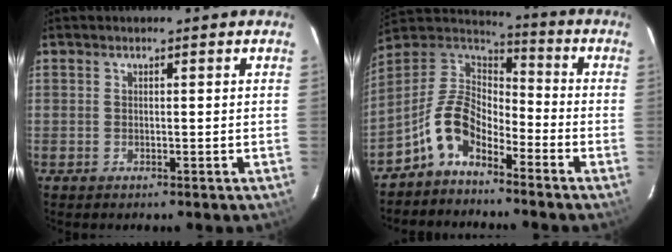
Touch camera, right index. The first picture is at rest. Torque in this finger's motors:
{"motor_torque": [0.86, -0.74, 0.20, -0.02]}